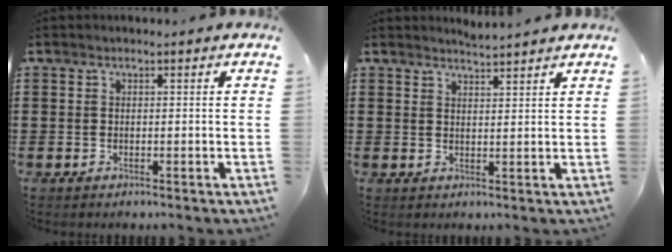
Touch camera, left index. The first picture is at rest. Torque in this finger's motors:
{"motor_torque": [-0.12, 0.14, -0.05, -0.01]}